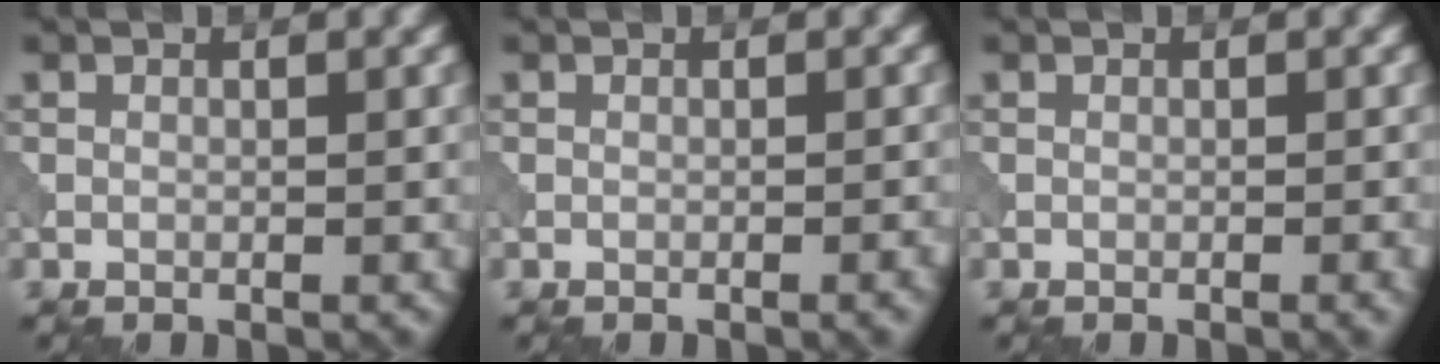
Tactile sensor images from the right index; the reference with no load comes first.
{"total": 1.1, "force": [-0.4, 0.2, 0.9], "torque": [-0.009, 0.003, -0.009]}
{"total": 0.7, "force": [-0.3, 0.1, 0.7], "torque": [-0.009, 0.001, -0.005]}